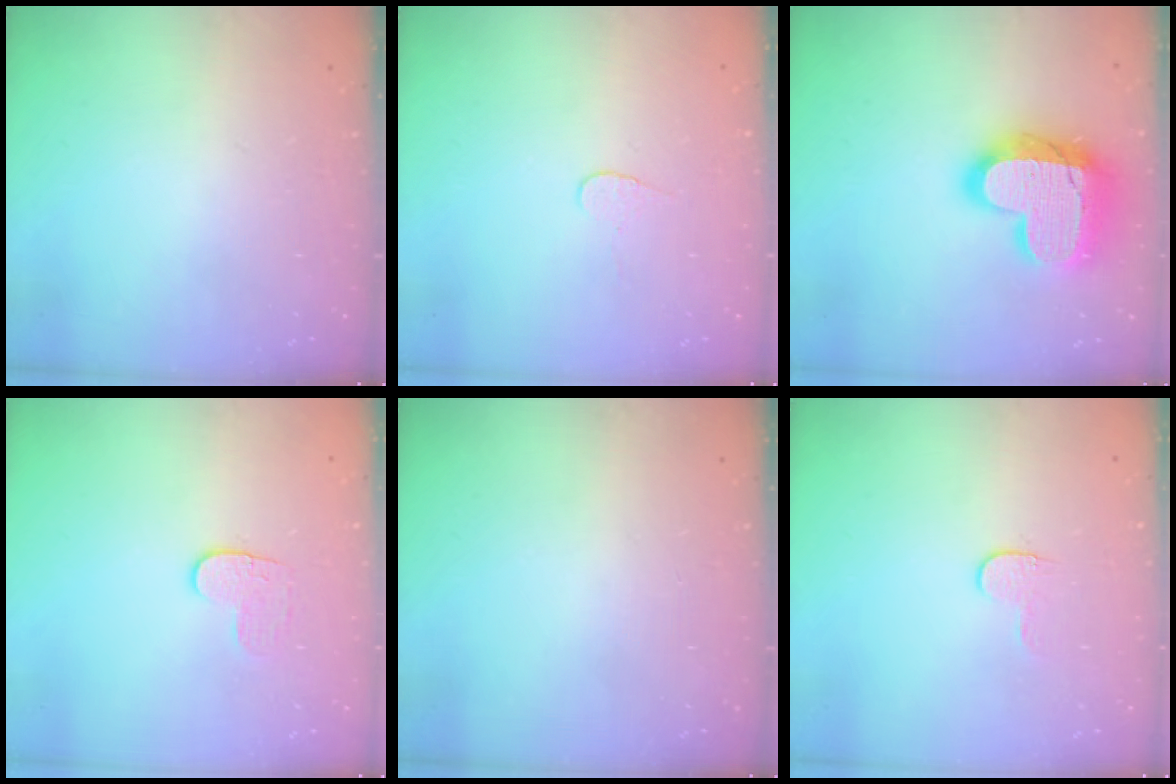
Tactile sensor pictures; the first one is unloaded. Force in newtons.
{"total": 3.7, "press": 3.7, "slide": 0.4}
{"total": 21.1, "press": 21.0, "slide": 1.5}
{"total": 5.8, "press": 5.8, "slide": 0.6}
{"total": 0.0}
{"total": 3.5, "press": 3.5, "slide": 0.4}